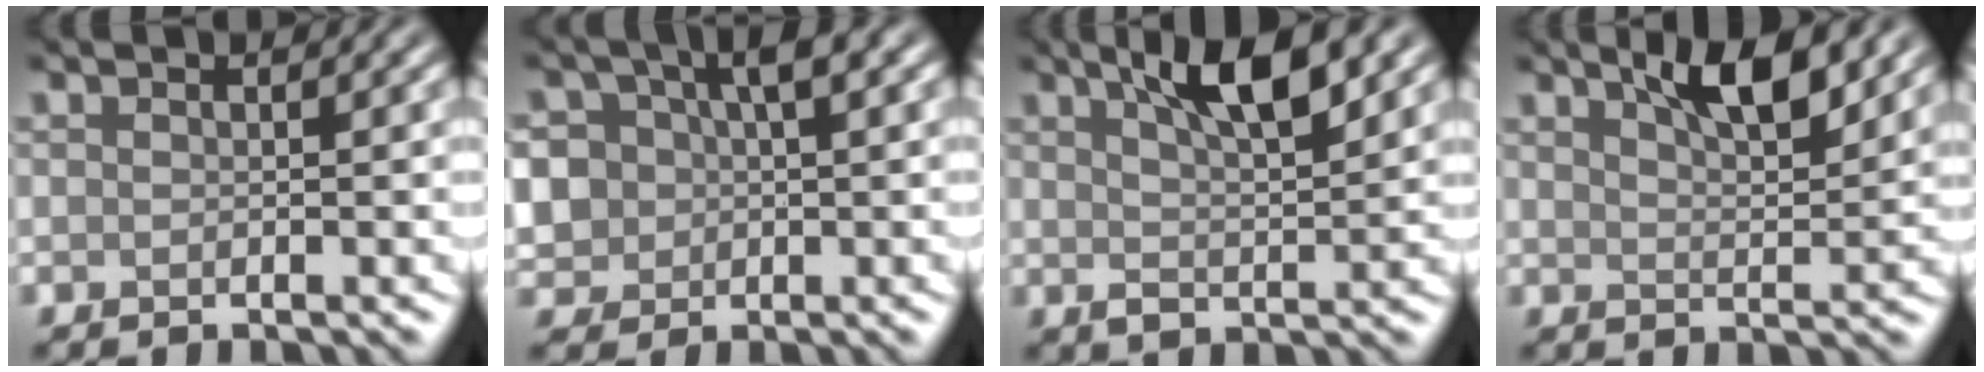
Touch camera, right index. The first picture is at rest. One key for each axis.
{"total": 5.9, "fx": 0.6, "fy": 4.3, "fz": 4.0, "tx": -0.076, "ty": 0.010, "tz": 0.005}
{"total": 5.5, "fx": 2.8, "fy": 1.5, "fz": 4.5, "tx": -0.074, "ty": 0.003, "tz": 0.046}
{"total": 5.1, "fx": 3.4, "fy": 1.5, "fz": 3.6, "tx": -0.049, "ty": 0.003, "tz": 0.055}